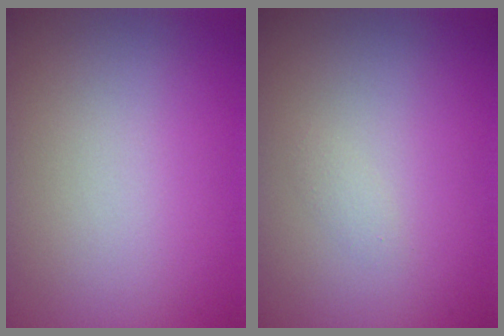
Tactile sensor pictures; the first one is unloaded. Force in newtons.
{"total": 0.6, "press": 0.6, "slide": 0.1}